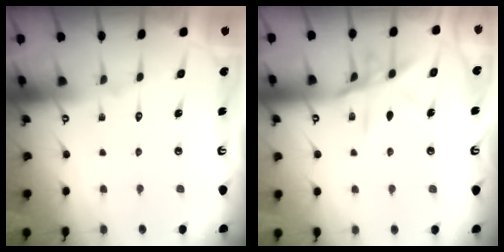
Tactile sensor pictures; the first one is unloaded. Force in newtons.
{"total": 10.8, "press": 10.8, "slide": 0.7}